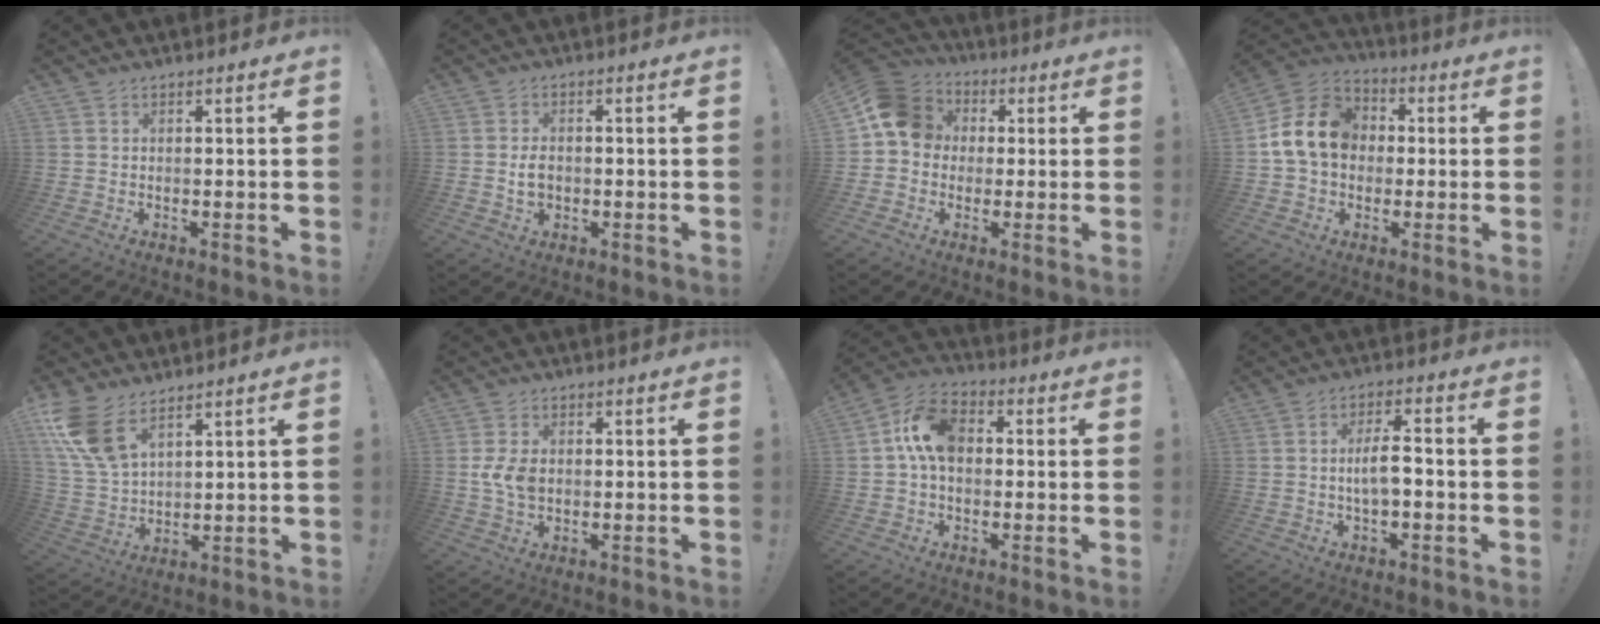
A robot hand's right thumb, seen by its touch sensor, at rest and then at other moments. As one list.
[{"total": 4.1, "force": [-0.7, 2.8, 2.9], "torque": [-0.035, -0.001, -0.016]}, {"total": 11.9, "force": [1.8, 10.1, 6.0], "torque": [-0.089, 0.011, 0.041]}, {"total": 15.1, "force": [1.2, 12.0, 9.0], "torque": [-0.156, 0.017, 0.030]}, {"total": 12.0, "force": [7.8, 5.7, 7.0], "torque": [-0.153, -0.038, 0.151]}, {"total": 6.3, "force": [-0.1, 4.3, 4.6], "torque": [-0.094, 0.000, -0.005]}, {"total": 12.0, "force": [1.4, 8.1, 8.8], "torque": [-0.150, 0.014, 0.027]}, {"total": 6.5, "force": [-1.2, 2.1, 6.0], "torque": [-0.105, 0.008, -0.024]}]